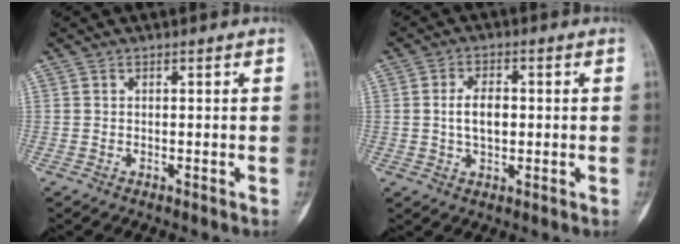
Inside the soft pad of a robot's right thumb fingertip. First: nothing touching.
{"total": 5.6, "force": [0.1, 3.4, 4.5], "torque": [-0.076, 0.006, 0.001]}